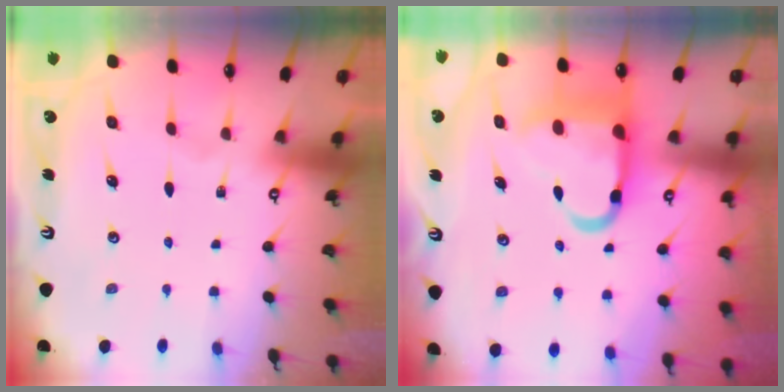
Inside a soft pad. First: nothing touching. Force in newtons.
{"total": 14.3, "press": 14.3, "slide": 1.5}